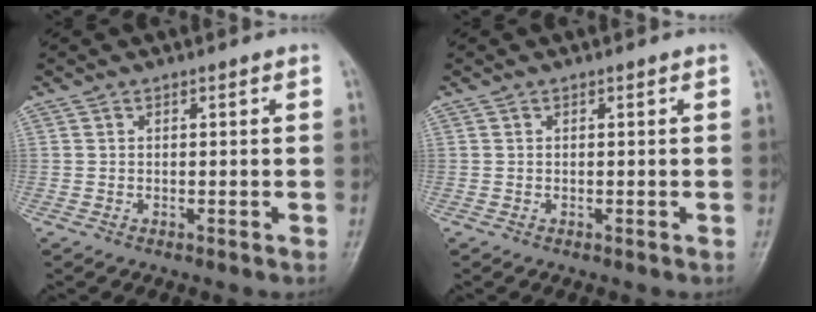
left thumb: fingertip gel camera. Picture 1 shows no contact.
{"total": 0.0}